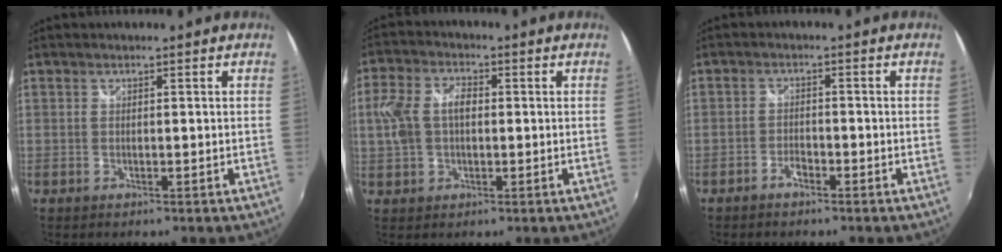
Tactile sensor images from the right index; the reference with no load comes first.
{"total": 7.9, "force": [0.4, 5.2, 6.0], "torque": [-0.127, 0.016, 0.008]}
{"total": 2.1, "force": [-1.7, 0.8, 0.9], "torque": [-0.024, 0.004, -0.031]}